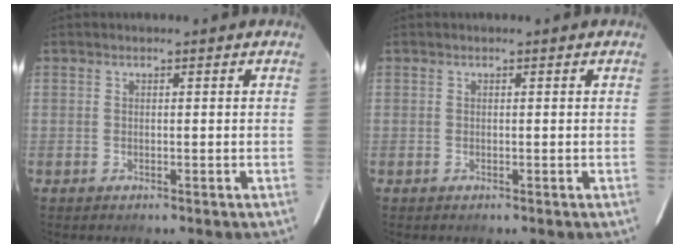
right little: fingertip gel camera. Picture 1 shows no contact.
{"total": 0.0}